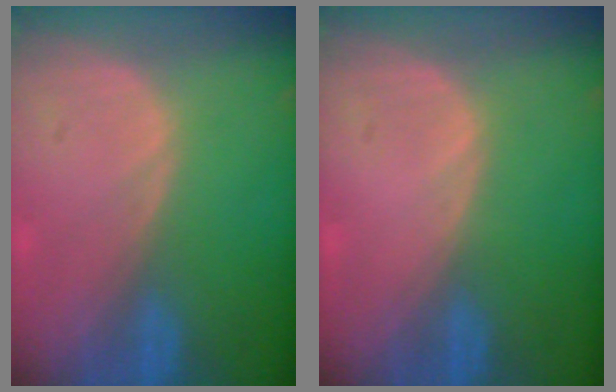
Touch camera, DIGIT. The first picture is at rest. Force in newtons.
{"total": 0.0}